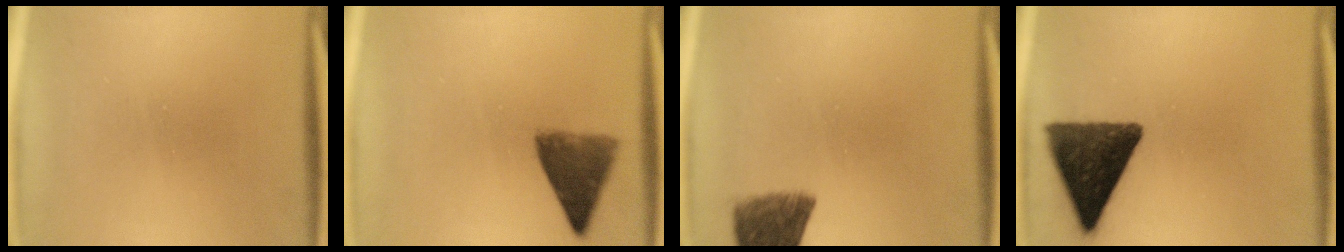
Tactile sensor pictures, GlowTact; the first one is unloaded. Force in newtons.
{"total": 6.7}
{"total": 7.8}
{"total": 13.8}